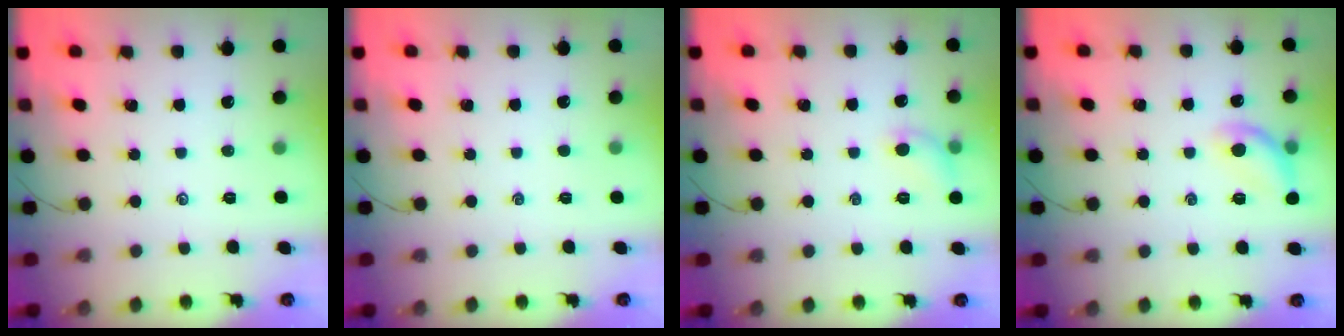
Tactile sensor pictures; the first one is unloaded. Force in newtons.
{"total": 0.0}
{"total": 5.9, "press": 5.8, "slide": 1.0}
{"total": 10.6, "press": 10.5, "slide": 1.5}